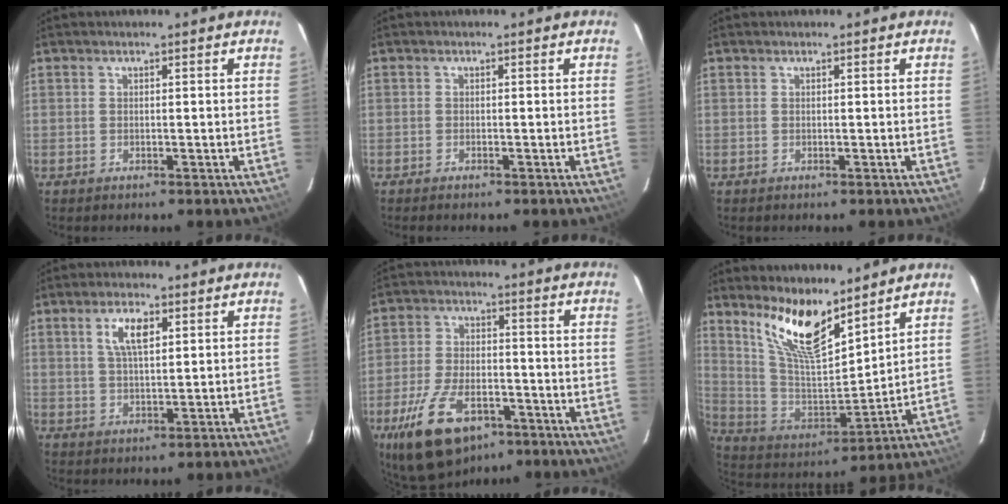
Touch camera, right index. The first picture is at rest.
{"total": 1.0, "force": [-0.9, 0.3, 0.4], "torque": [-0.012, -0.002, -0.018]}
{"total": 0.0}
{"total": 5.7, "force": [2.3, 2.2, 4.7], "torque": [-0.086, 0.007, 0.043]}
{"total": 16.3, "force": [-9.7, 8.3, 10.1], "torque": [-0.218, -0.019, -0.167]}
{"total": 14.4, "force": [10.4, 4.1, 9.1], "torque": [-0.177, -0.013, 0.208]}